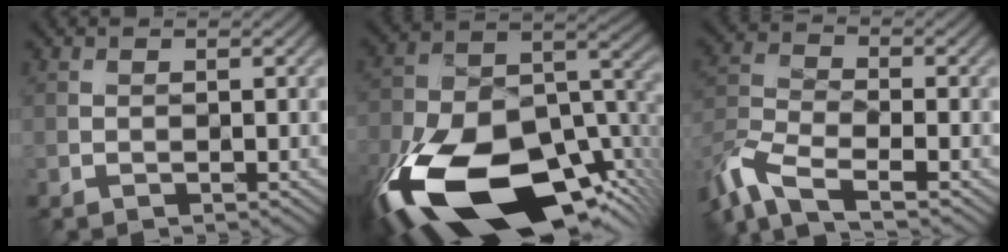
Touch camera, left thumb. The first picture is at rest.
{"total": 21.9, "force": [-11.3, 10.9, 15.3], "torque": [-0.347, -0.064, -0.150]}
{"total": 8.2, "force": [-6.0, 2.7, 4.8], "torque": [-0.116, -0.016, -0.133]}